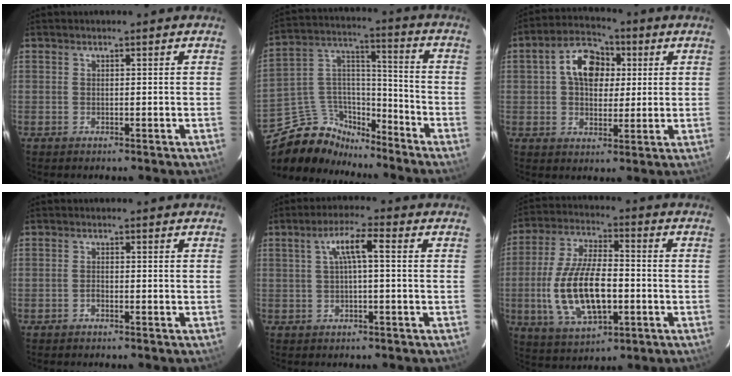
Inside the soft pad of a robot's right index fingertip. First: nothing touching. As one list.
[{"total": 13.5, "force": [-11.1, 7.1, 3.0], "torque": [-0.085, 0.069, -0.195]}, {"total": 9.9, "force": [2.3, 6.9, 6.8], "torque": [-0.125, 0.033, 0.037]}, {"total": 0.8, "force": [-0.6, 0.4, 0.3], "torque": [-0.005, 0.002, -0.013]}, {"total": 5.0, "force": [0.7, 0.7, 4.9], "torque": [-0.093, 0.012, 0.016]}, {"total": 16.5, "force": [-3.3, 7.3, 14.5], "torque": [-0.302, -0.007, -0.050]}]